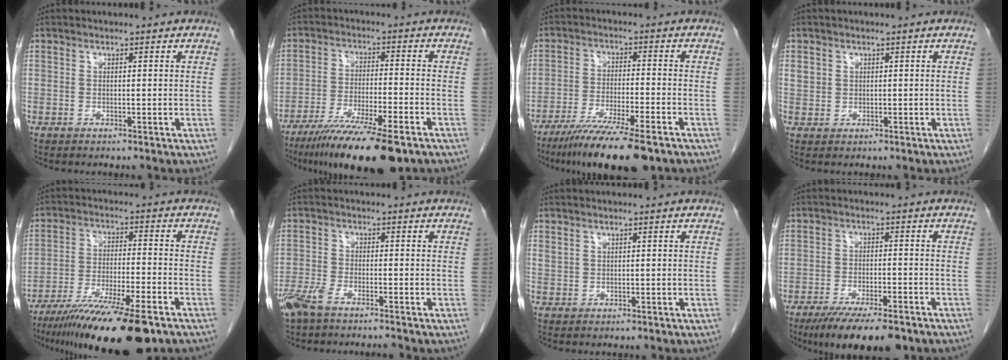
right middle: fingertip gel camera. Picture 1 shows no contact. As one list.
[{"total": 15.6, "force": [-11.3, 1.8, 10.5], "torque": [-0.165, -0.040, -0.184]}, {"total": 13.8, "force": [-10.3, 1.3, 9.0], "torque": [-0.149, -0.036, -0.168]}, {"total": 2.0, "force": [0.6, 1.9, 0.5], "torque": [-0.010, 0.007, 0.016]}, {"total": 17.3, "force": [-12.7, 1.7, 11.6], "torque": [-0.182, -0.043, -0.209]}, {"total": 5.7, "force": [-4.7, 1.1, 3.0], "torque": [-0.063, -0.007, -0.090]}, {"total": 0.7, "force": [0.4, 0.6, 0.2], "torque": [-0.007, 0.004, 0.008]}, {"total": 11.6, "force": [-8.6, 2.6, 7.2], "torque": [-0.107, -0.017, -0.132]}]